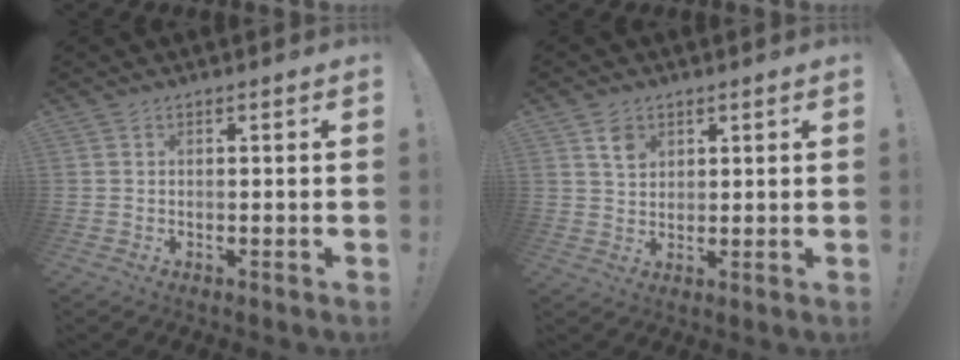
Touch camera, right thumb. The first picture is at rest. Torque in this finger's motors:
{"motor_torque": [0.31, 0.77, 0.39, -0.10, -0.02]}